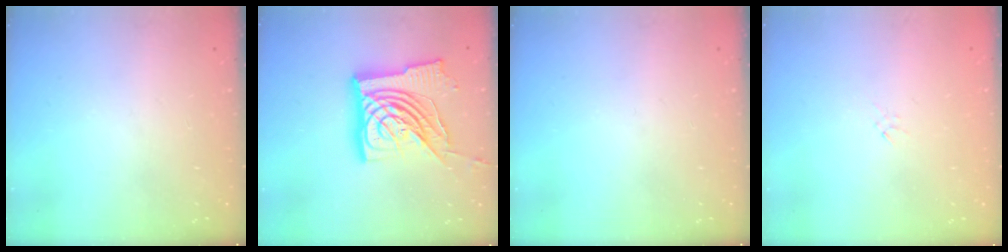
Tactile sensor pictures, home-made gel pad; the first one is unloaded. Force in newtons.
{"total": 26.7, "press": 26.5, "slide": 3.2}
{"total": 0.0}
{"total": 0.0}